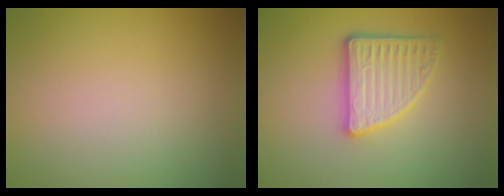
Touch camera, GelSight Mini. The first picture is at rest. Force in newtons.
{"total": 3.9, "press": 3.3, "slide": 2.1}